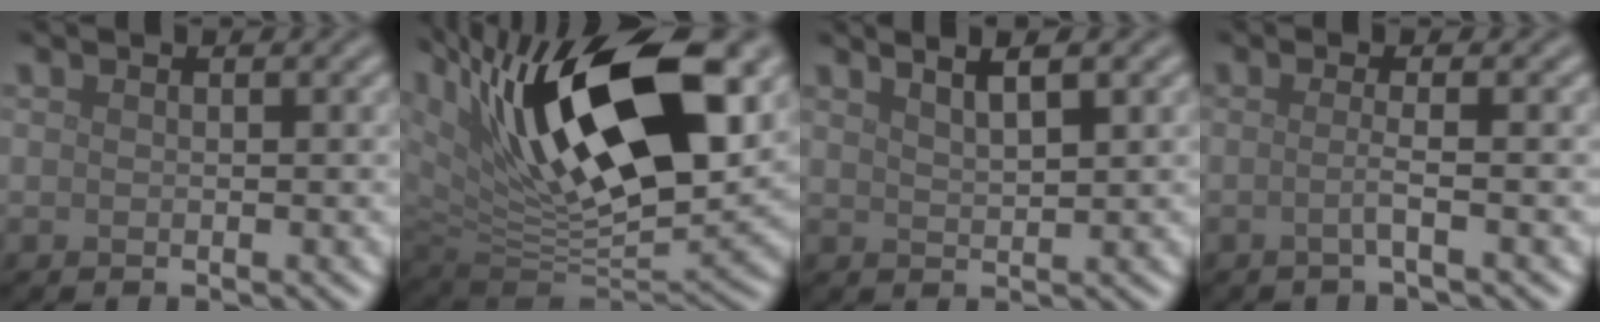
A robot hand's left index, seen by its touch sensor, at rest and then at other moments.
{"total": 16.6, "force": [6.2, 6.8, 13.8], "torque": [-0.232, 0.006, 0.102]}
{"total": 3.3, "force": [2.2, 1.0, 2.3], "torque": [-0.016, 0.011, 0.021]}
{"total": 2.0, "force": [-0.3, 0.4, 1.9], "torque": [-0.030, -0.003, -0.016]}